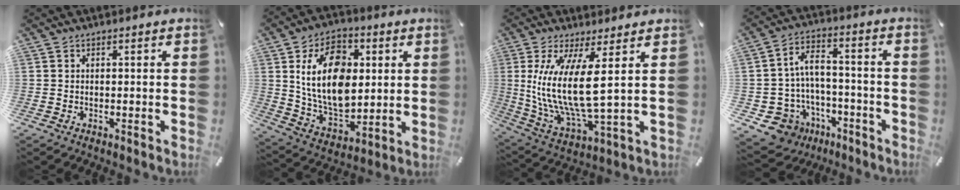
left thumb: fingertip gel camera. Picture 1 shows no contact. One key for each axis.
{"total": 18.0, "fx": 3.4, "fy": 12.4, "fz": 12.6, "tx": -0.247, "ty": -0.005, "tz": 0.057}
{"total": 15.7, "fx": 3.0, "fy": 4.4, "fz": 14.7, "tx": -0.332, "ty": -0.025, "tz": 0.045}
{"total": 8.9, "fx": -2.8, "fy": 7.8, "fz": 3.4, "tx": -0.082, "ty": 0.014, "tz": -0.045}